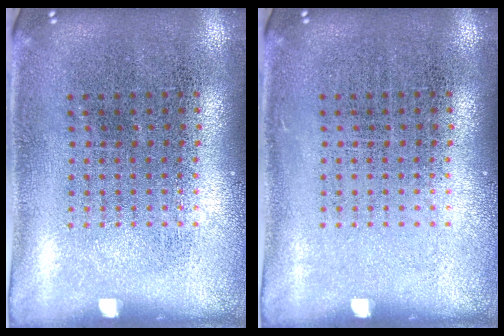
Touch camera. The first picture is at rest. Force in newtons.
{"total": 0.0}